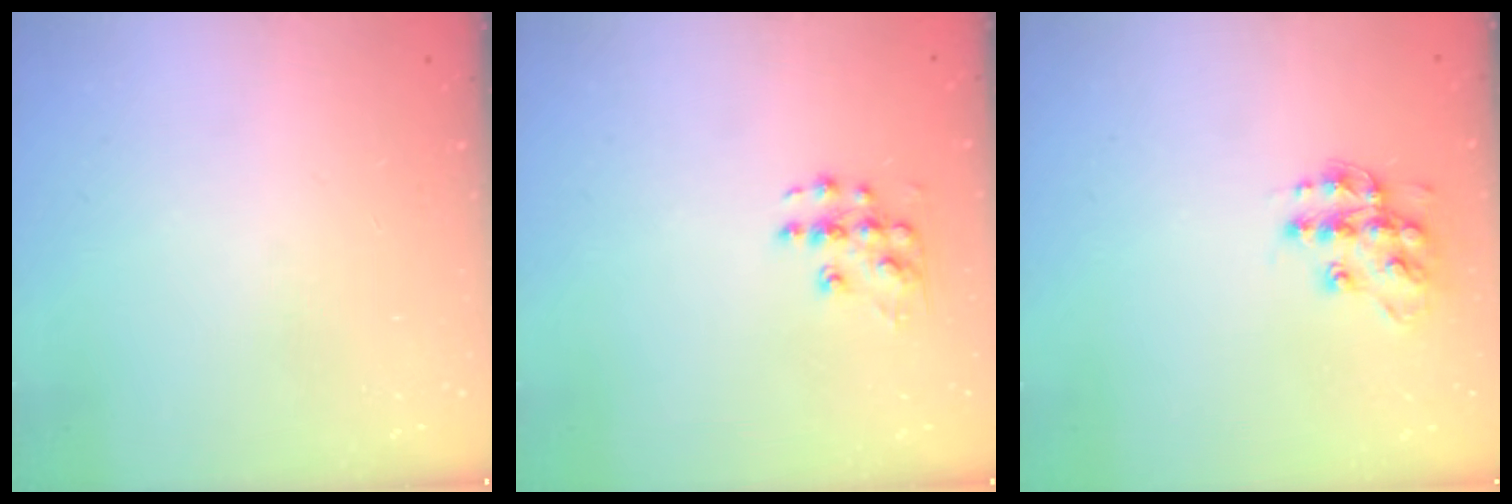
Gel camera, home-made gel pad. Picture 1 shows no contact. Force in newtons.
{"total": 7.8, "press": 7.8, "slide": 0.4}
{"total": 12.6, "press": 12.5, "slide": 0.9}